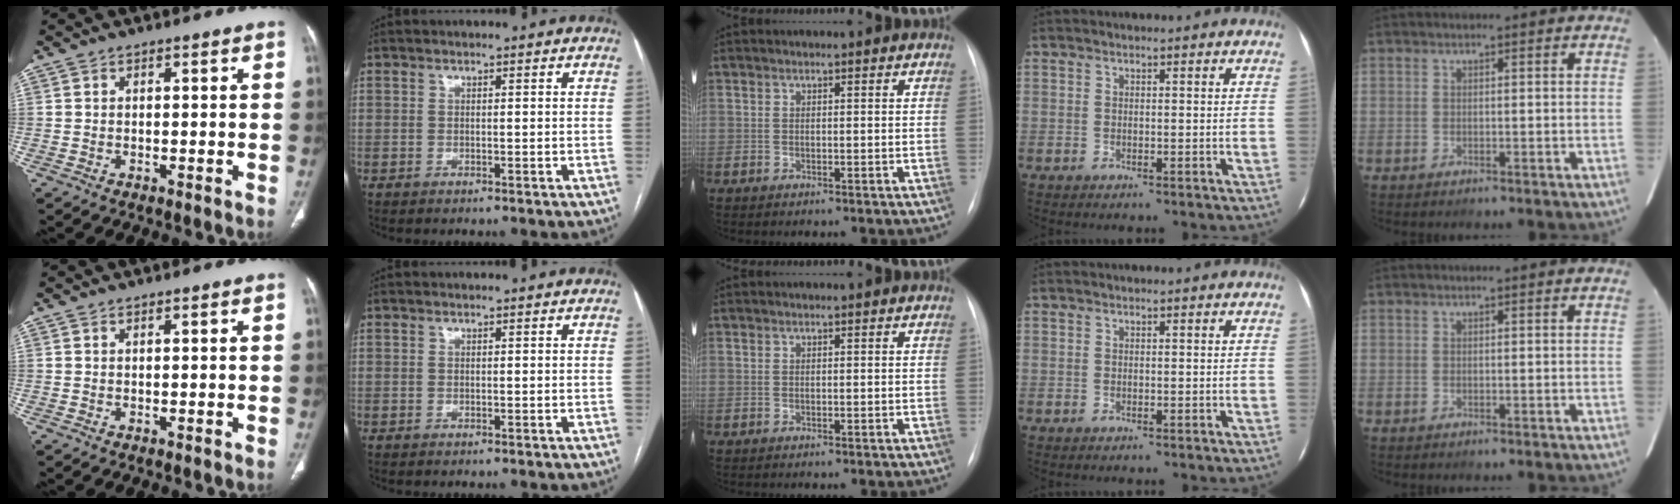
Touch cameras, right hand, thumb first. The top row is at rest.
{}